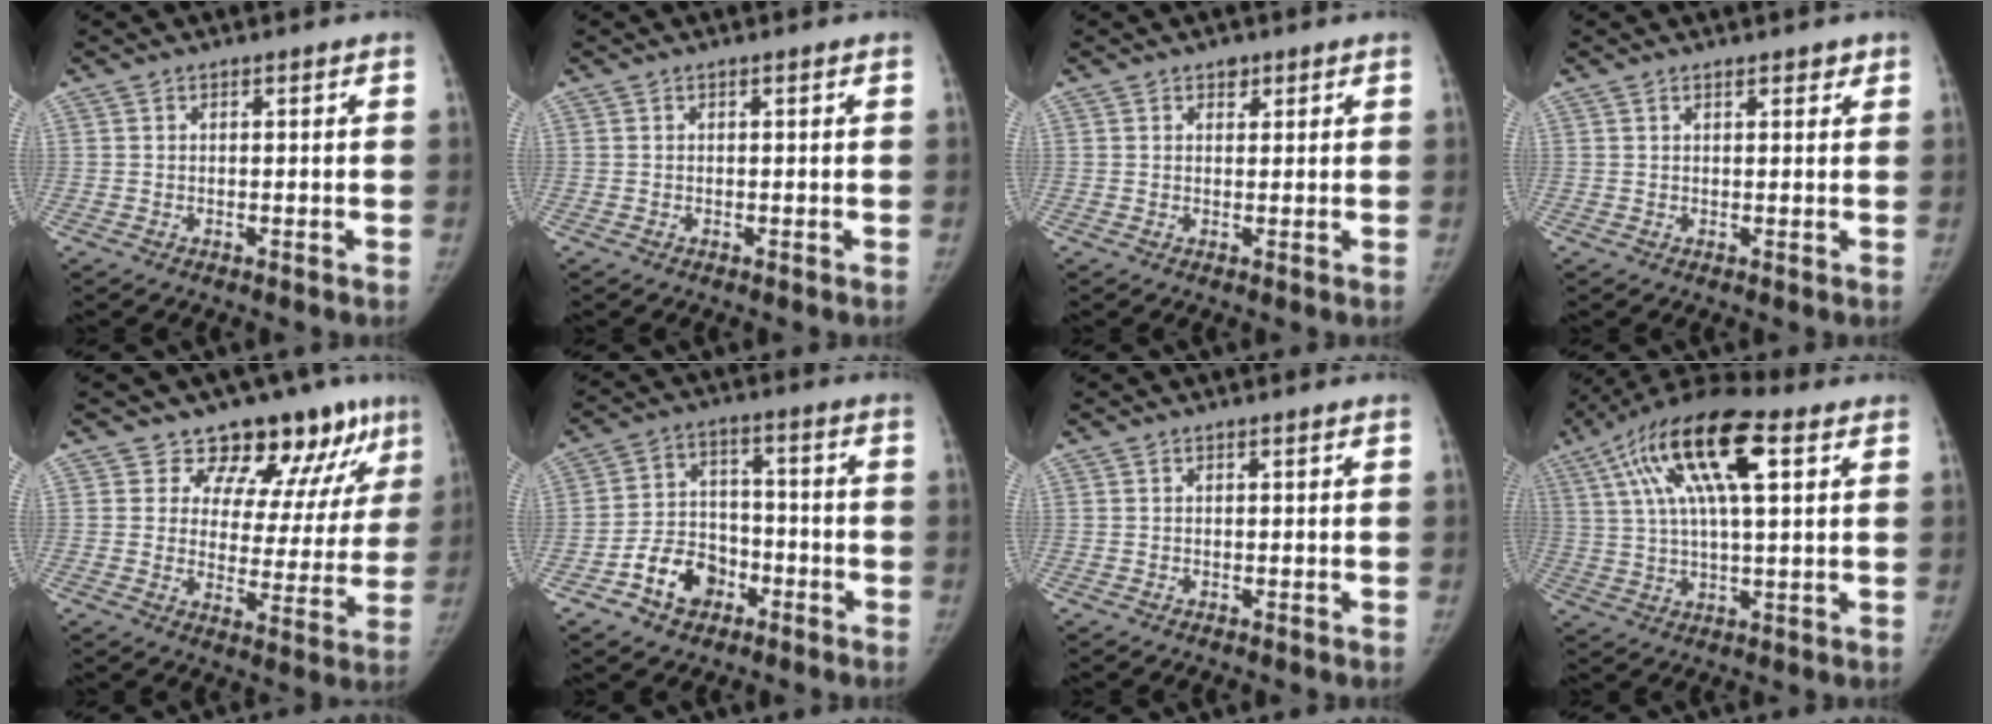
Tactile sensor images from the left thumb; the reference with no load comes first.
{"total": 0.0}
{"total": 1.7, "force": [1.1, 1.1, 0.6], "torque": [0.003, -0.005, 0.013]}
{"total": 1.9, "force": [1.4, 0.9, 1.0], "torque": [-0.002, -0.005, 0.015]}
{"total": 14.2, "force": [10.2, 7.3, 6.7], "torque": [-0.031, -0.061, 0.122]}
{"total": 9.9, "force": [-5.0, 7.3, 4.4], "torque": [-0.047, 0.036, -0.088]}
{"total": 0.0}
{"total": 19.1, "force": [7.4, 6.5, 16.3], "torque": [-0.313, 0.015, 0.125]}